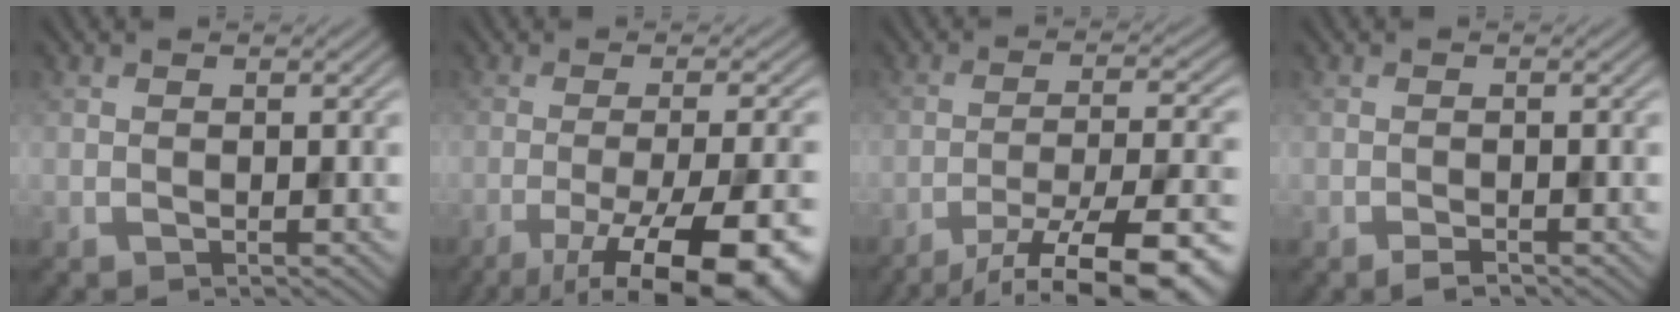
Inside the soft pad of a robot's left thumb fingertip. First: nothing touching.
{"total": 16.5, "force": [-9.0, 4.7, 13.0], "torque": [-0.163, -0.018, -0.123]}
{"total": 15.5, "force": [-11.0, 3.7, 10.2], "torque": [-0.147, -0.015, -0.154]}
{"total": 1.2, "force": [-1.0, 0.3, 0.7], "torque": [-0.010, 0.000, -0.018]}